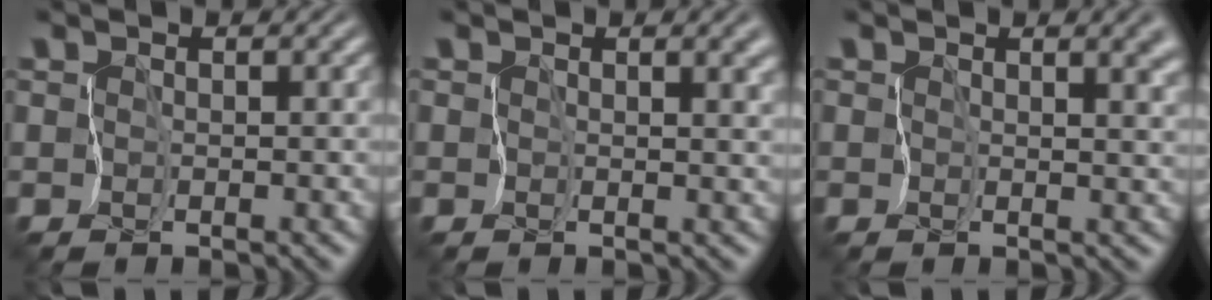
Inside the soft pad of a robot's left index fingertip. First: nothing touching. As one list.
[{"total": 2.7, "force": [0.8, 1.5, 2.1], "torque": [-0.017, -0.005, 0.016]}, {"total": 3.4, "force": [1.1, 1.8, 2.7], "torque": [-0.024, -0.004, 0.020]}]